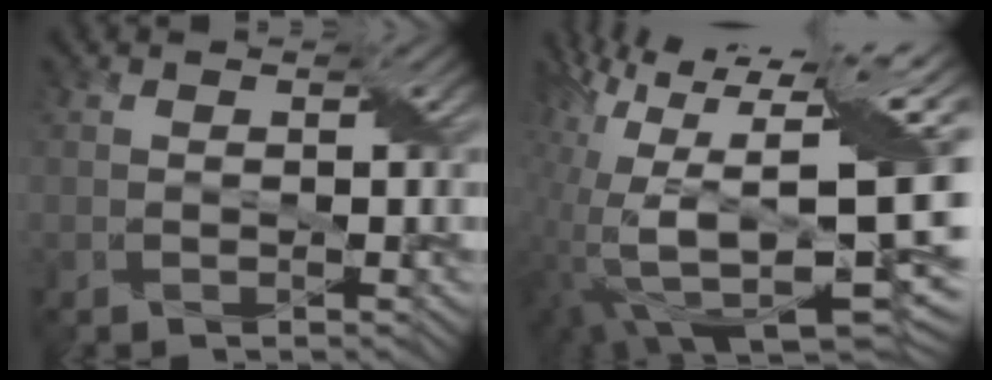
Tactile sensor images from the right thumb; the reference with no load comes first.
{"total": 17.6, "force": [-1.4, 8.3, 15.5], "torque": [-0.248, -0.022, 0.010]}